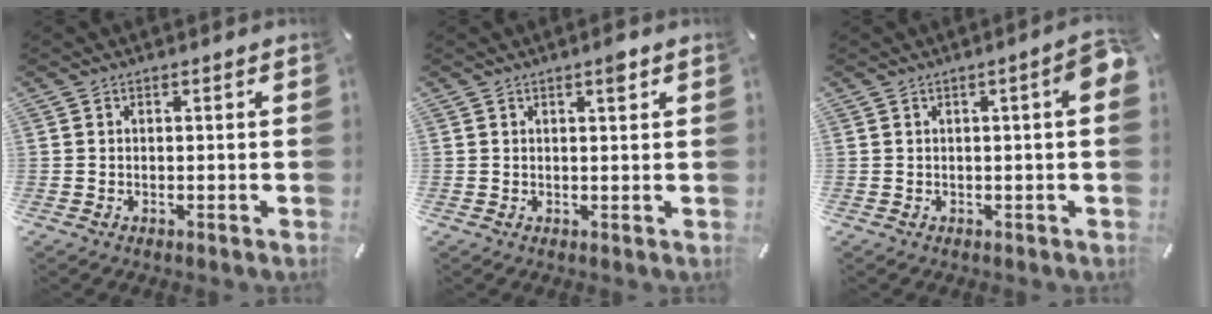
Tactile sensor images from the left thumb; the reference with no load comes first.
{"total": 2.3, "force": [1.3, 0.5, 1.7], "torque": [-0.020, -0.003, 0.019]}
{"total": 4.8, "force": [0.7, 0.8, 4.7], "torque": [-0.068, -0.002, 0.009]}